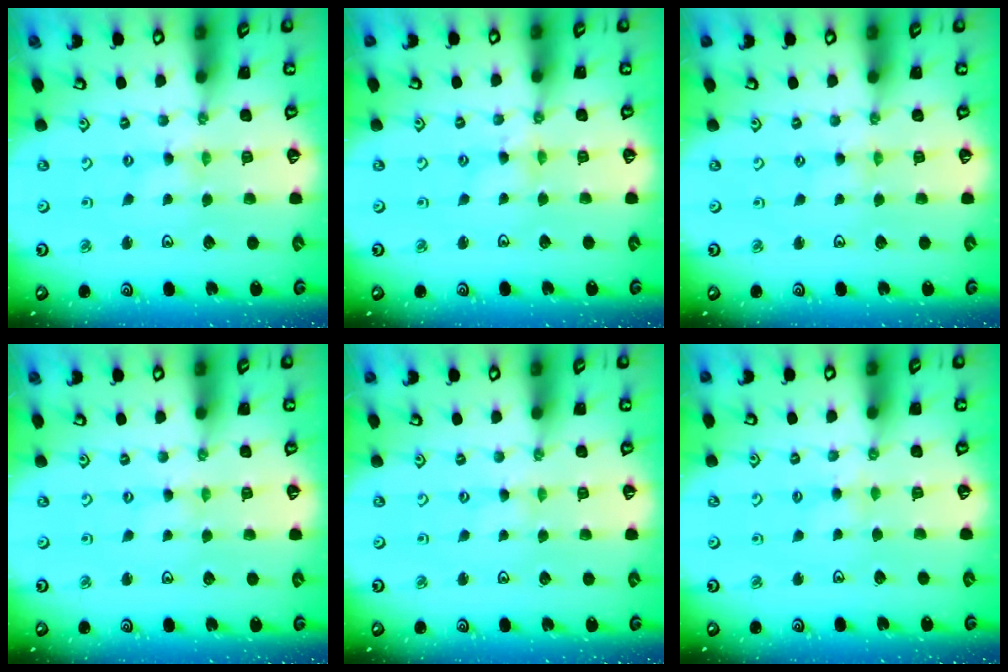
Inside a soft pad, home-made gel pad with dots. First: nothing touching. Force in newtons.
{"total": 2.9, "press": 2.9, "slide": 0.4}
{"total": 1.3, "press": 1.3, "slide": 0.3}
{"total": 0.0}
{"total": 0.0}
{"total": 2.3, "press": 2.3, "slide": 0.4}